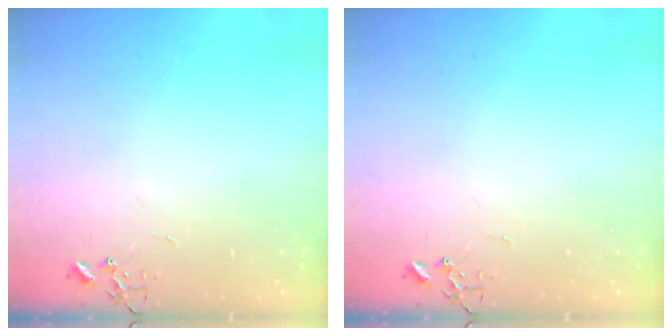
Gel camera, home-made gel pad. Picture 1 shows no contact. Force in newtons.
{"total": 0.0}